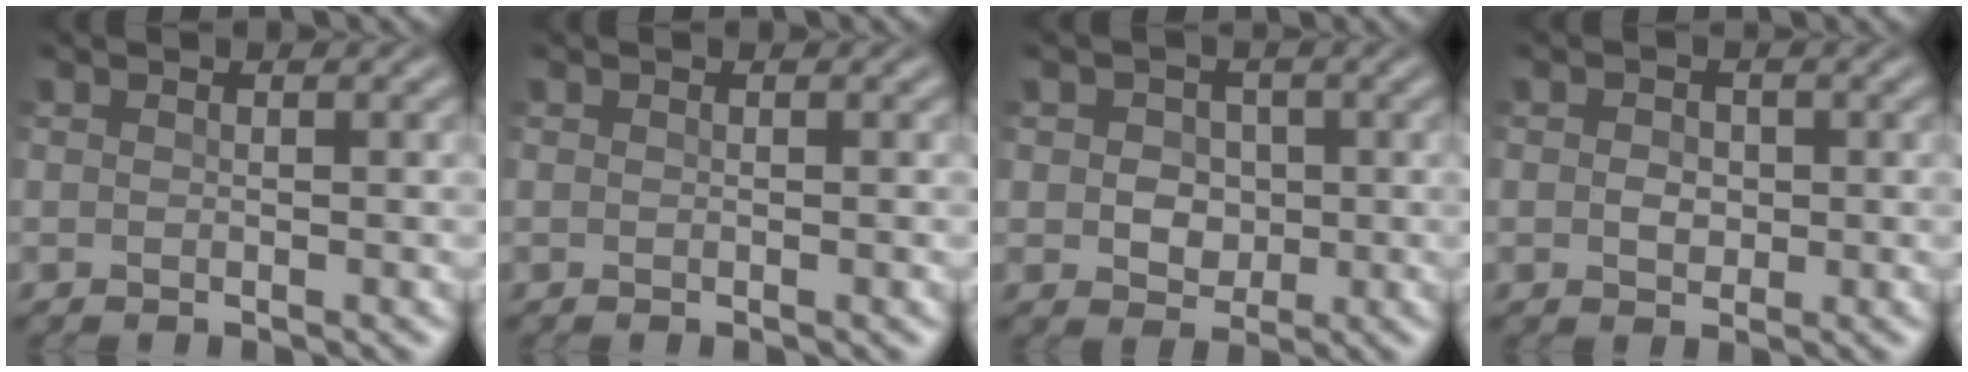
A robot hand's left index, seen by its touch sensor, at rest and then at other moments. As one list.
[{"total": 0.0}, {"total": 3.1, "force": [0.2, 2.6, 1.7], "torque": [-0.019, 0.000, -0.010]}, {"total": 1.6, "force": [0.0, 1.3, 1.0], "torque": [-0.018, -0.003, -0.002]}]